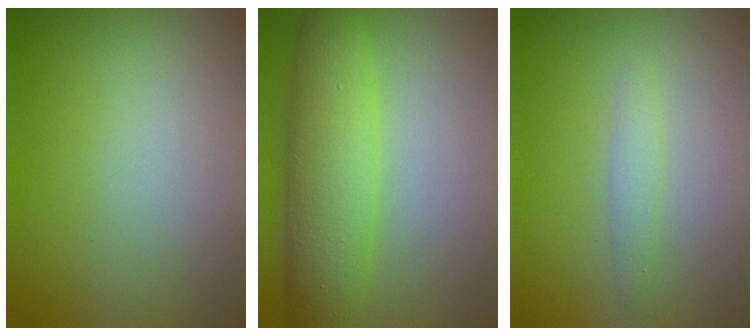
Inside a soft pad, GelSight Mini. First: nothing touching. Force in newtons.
{"total": 6.4, "press": 6.4, "slide": 0.1}
{"total": 1.3, "press": 1.3, "slide": 0.0}